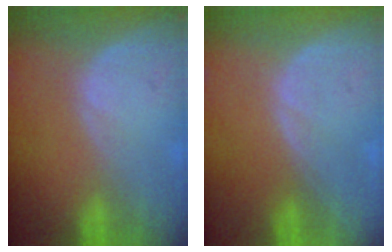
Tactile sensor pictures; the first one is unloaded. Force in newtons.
{"total": 0.0}